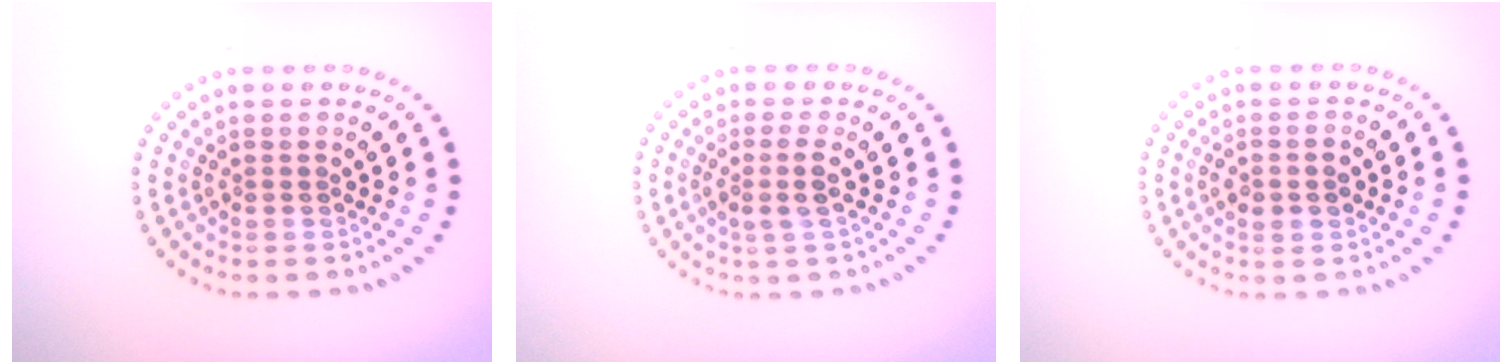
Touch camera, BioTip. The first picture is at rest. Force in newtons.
{"total": 1.9, "press": 1.6, "slide": 1.1}
{"total": 2.0, "press": 2.0, "slide": 0.1}